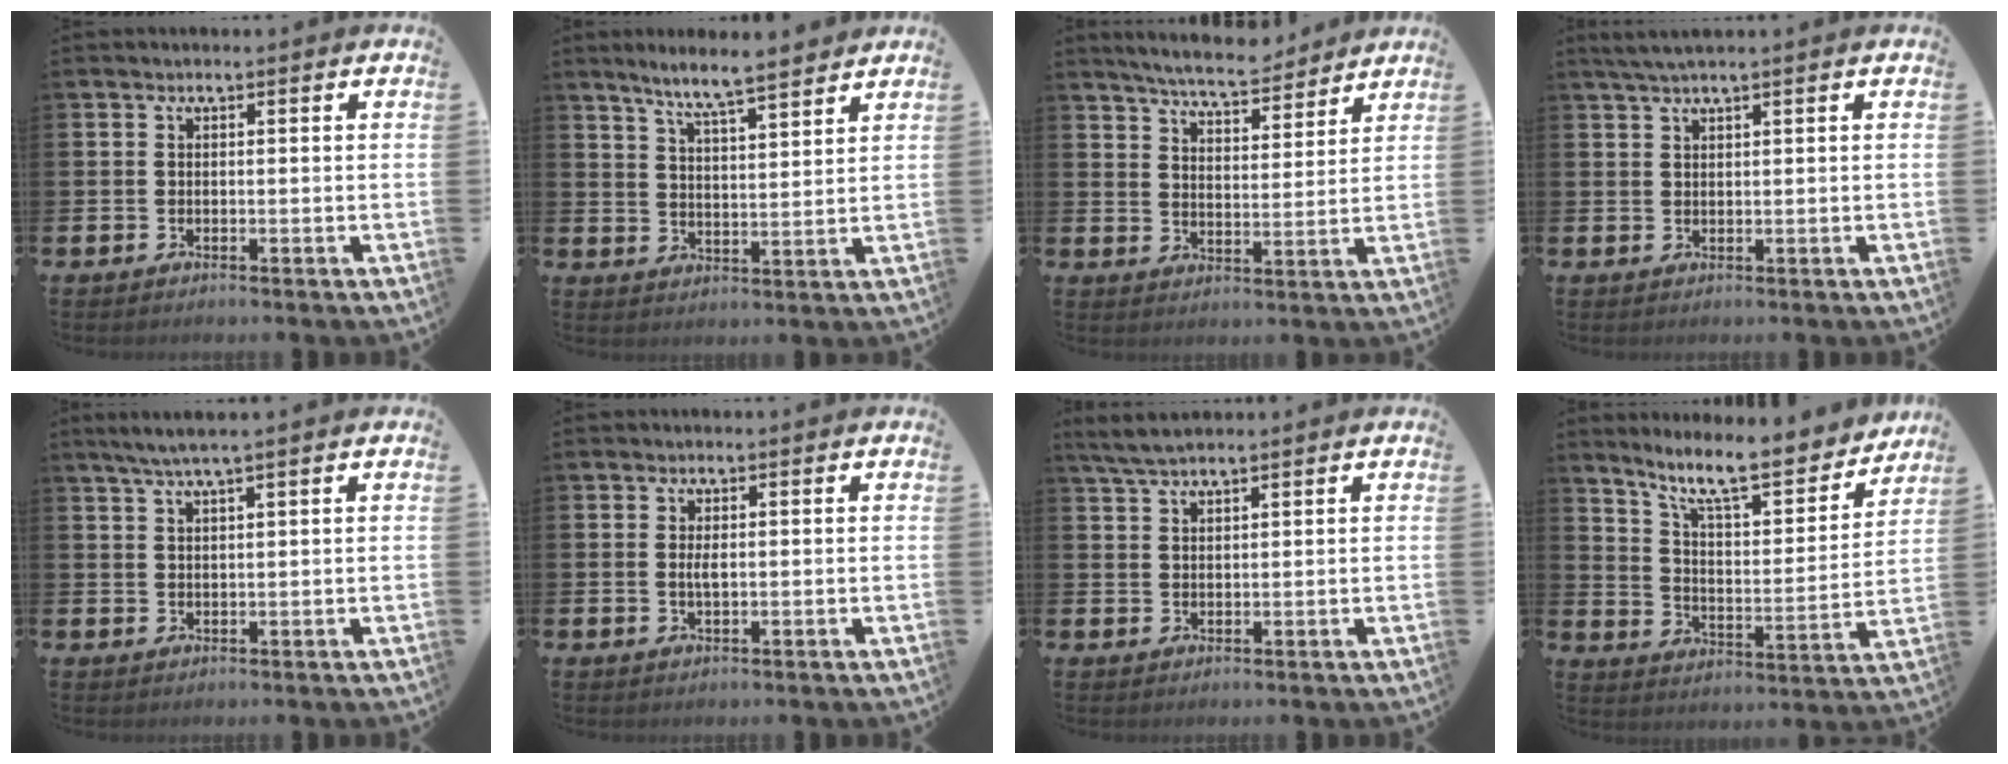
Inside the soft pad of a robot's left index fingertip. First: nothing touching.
{"total": 7.0, "force": [6.5, 0.3, 2.5], "torque": [-0.059, -0.034, 0.113]}
{"total": 6.9, "force": [6.6, 0.9, 1.6], "torque": [-0.047, -0.035, 0.118]}
{"total": 2.3, "force": [1.7, 0.0, 1.4], "torque": [-0.031, 0.004, 0.032]}
{"total": 3.1, "force": [2.4, -0.2, 1.9], "torque": [-0.040, 0.000, 0.043]}
{"total": 1.7, "force": [0.2, 0.7, 1.6], "torque": [-0.029, 0.003, 0.001]}
{"total": 3.6, "force": [3.2, 0.6, 1.6], "torque": [-0.042, -0.003, 0.060]}
{"total": 11.1, "force": [9.6, 2.2, 5.0], "torque": [-0.110, -0.068, 0.162]}